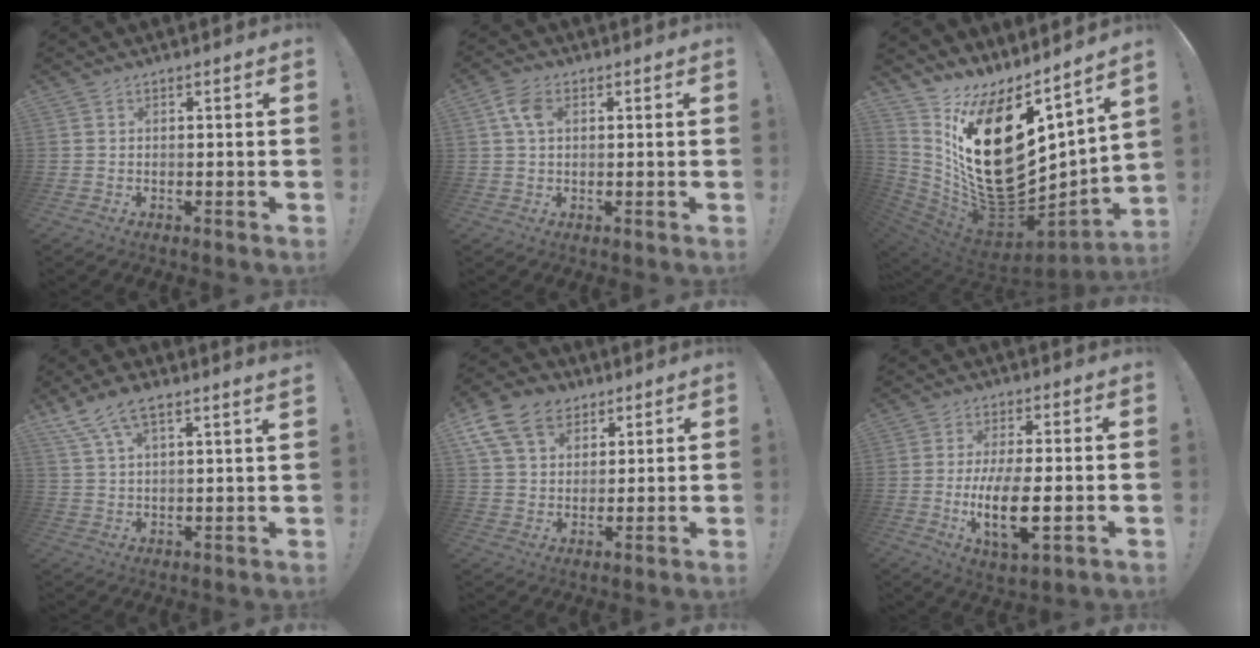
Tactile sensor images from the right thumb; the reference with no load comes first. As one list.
[{"total": 5.7, "force": [1.6, 3.5, 4.2], "torque": [-0.083, 0.006, 0.030]}, {"total": 27.9, "force": [3.3, 16.2, 22.4], "torque": [-0.406, -0.035, 0.096]}, {"total": 7.9, "force": [6.1, 1.3, 4.8], "torque": [-0.100, -0.024, 0.115]}, {"total": 15.0, "force": [7.7, 10.6, 7.3], "torque": [-0.130, -0.035, 0.149]}, {"total": 12.7, "force": [-2.1, 4.6, 11.7], "torque": [-0.219, -0.014, -0.039]}]